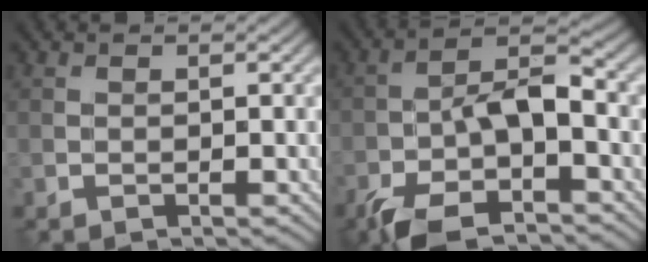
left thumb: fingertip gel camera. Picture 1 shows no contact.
{"total": 9.8, "force": [-5.0, 4.0, 7.5], "torque": [-0.138, -0.005, -0.096]}